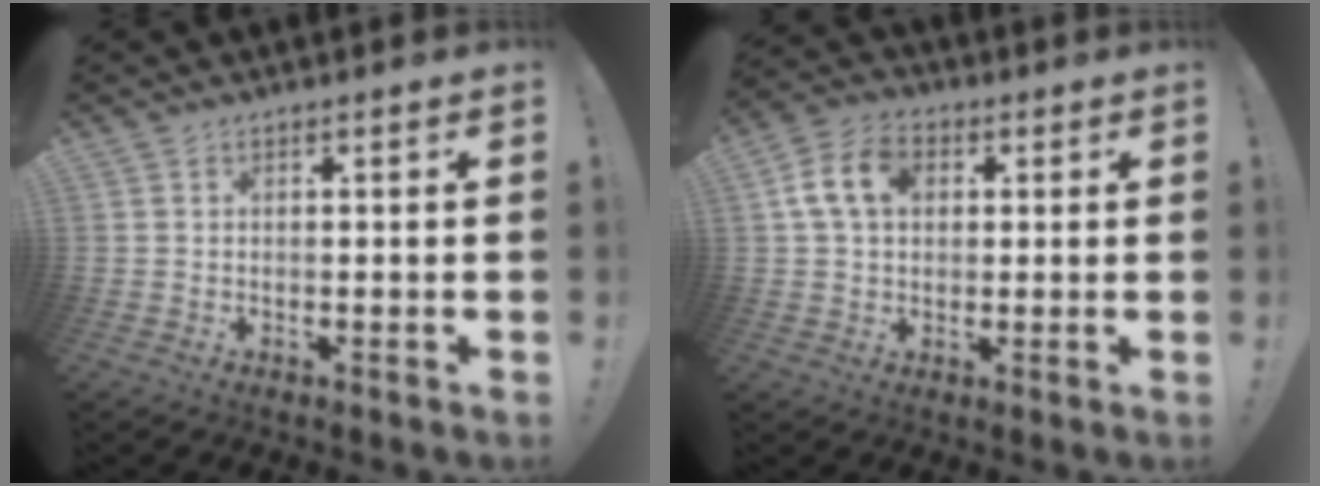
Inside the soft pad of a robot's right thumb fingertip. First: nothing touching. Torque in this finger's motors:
{"motor_torque": [1.25, 1.23, 0.28, 0.04, 0.01]}